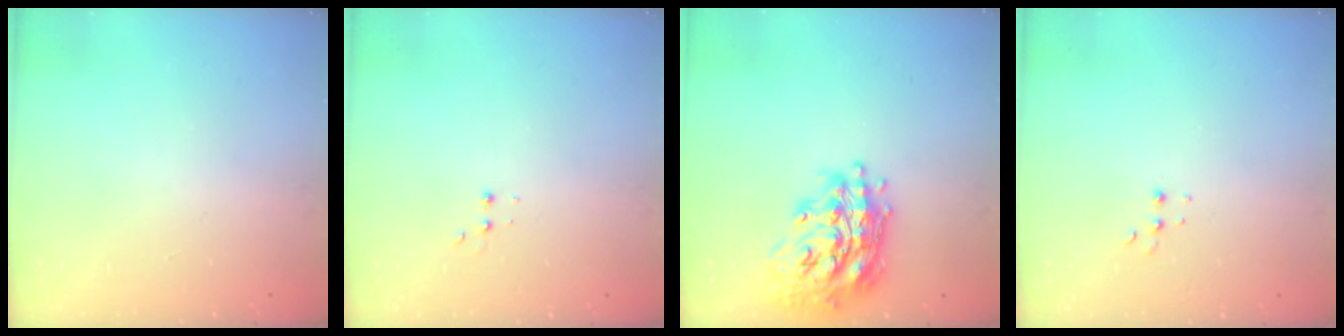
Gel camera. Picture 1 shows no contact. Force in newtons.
{"total": 2.4, "press": 2.2, "slide": 0.9}
{"total": 19.9, "press": 19.8, "slide": 2.1}
{"total": 4.2, "press": 4.1, "slide": 0.9}